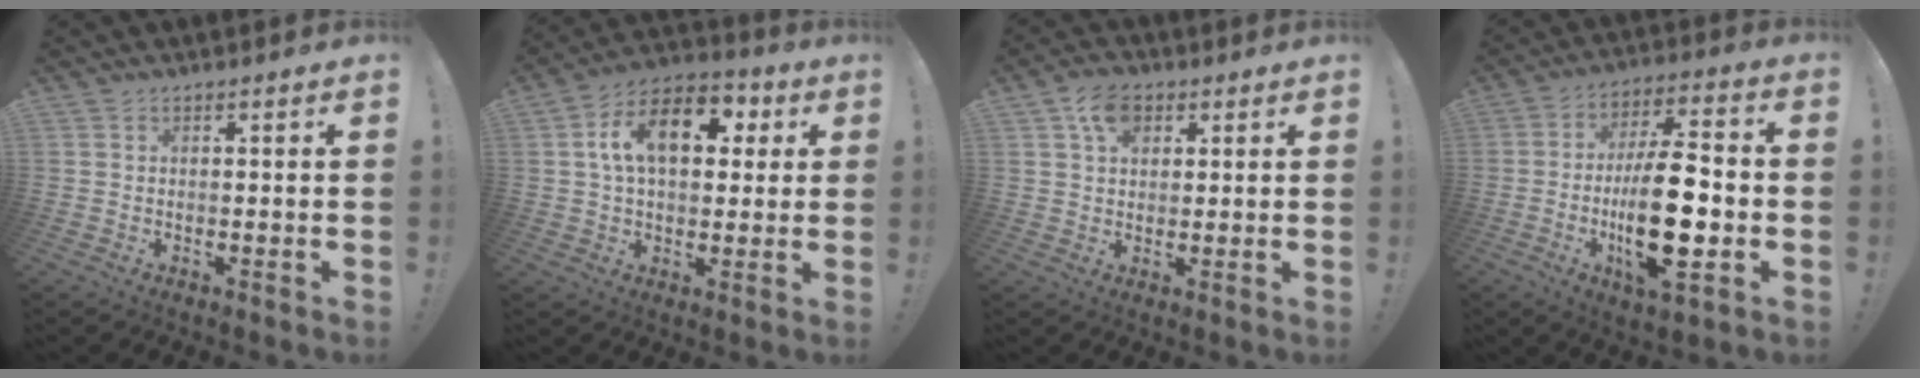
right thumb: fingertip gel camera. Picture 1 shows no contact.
{"total": 16.4, "force": [4.1, 9.8, 12.5], "torque": [-0.199, 0.008, 0.068]}
{"total": 7.4, "force": [3.3, 5.0, 4.3], "torque": [-0.070, 0.000, 0.064]}
{"total": 20.1, "force": [-3.6, 7.1, 18.5], "torque": [-0.333, 0.003, -0.059]}